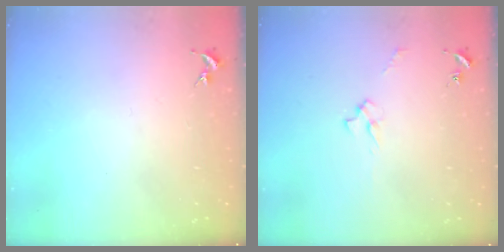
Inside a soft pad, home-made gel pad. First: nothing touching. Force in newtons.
{"total": 2.4, "press": 2.4, "slide": 0.4}